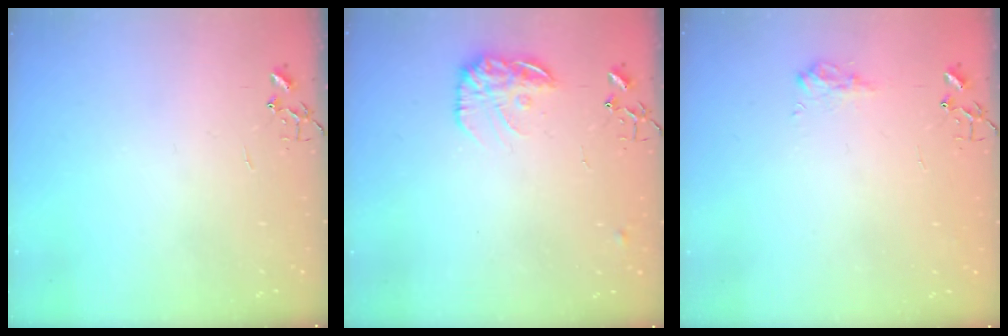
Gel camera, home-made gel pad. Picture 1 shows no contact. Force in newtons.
{"total": 13.0, "press": 12.9, "slide": 0.8}
{"total": 8.9, "press": 8.9, "slide": 0.5}